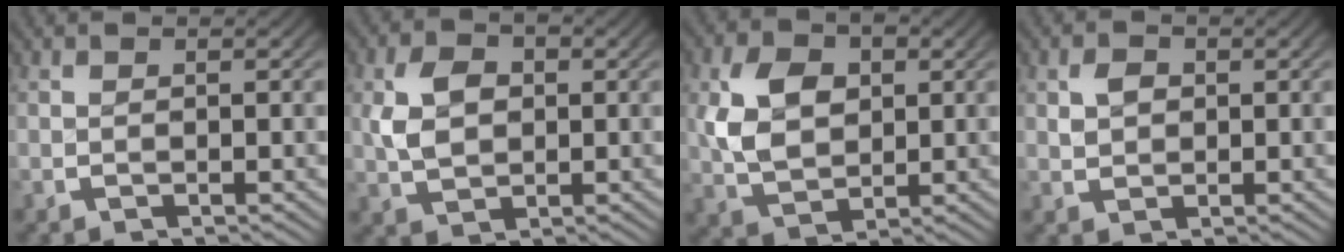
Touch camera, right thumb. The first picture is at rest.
{"total": 4.7, "force": [0.6, 3.6, 3.0], "torque": [-0.066, -0.010, 0.018]}
{"total": 7.3, "force": [0.8, 5.6, 4.6], "torque": [-0.103, -0.019, 0.025]}
{"total": 1.8, "force": [0.6, 1.6, 0.7], "torque": [-0.015, -0.006, 0.015]}